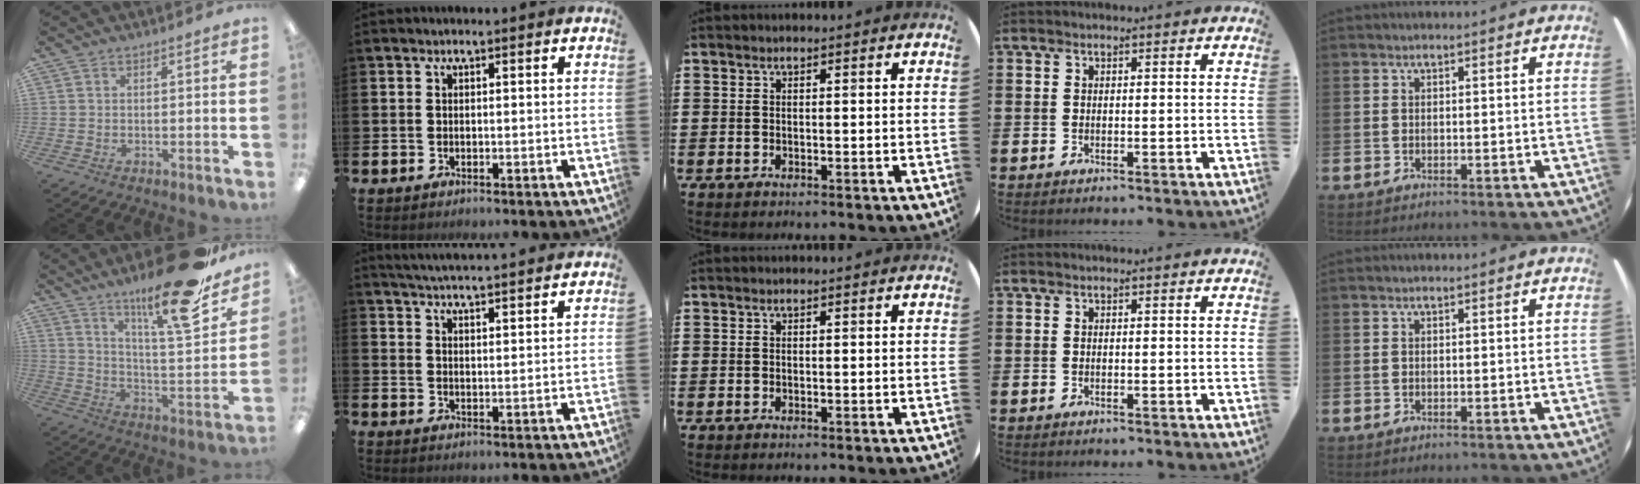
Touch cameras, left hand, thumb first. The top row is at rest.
{"thumb": {"total": 20.7, "force": [15.6, 3.9, 13.0], "torque": [-0.204, -0.104, 0.248]}, "index": {"total": 4.8, "force": [4.8, -0.5, 0.2], "torque": [-0.025, -0.034, 0.085]}}